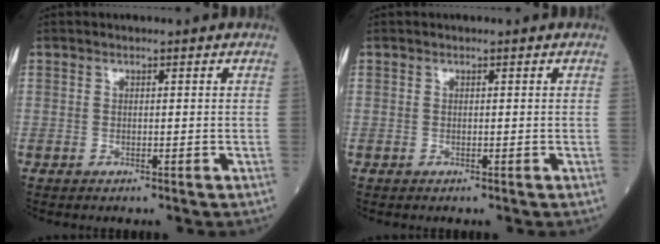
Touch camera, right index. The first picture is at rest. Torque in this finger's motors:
{"motor_torque": [0.00, 0.00, -0.01, 0.00]}